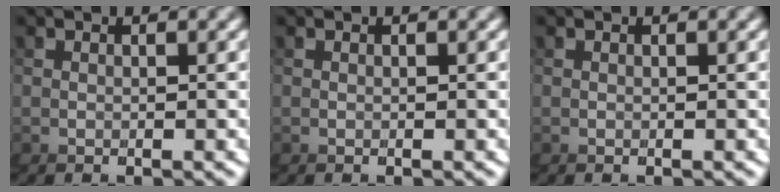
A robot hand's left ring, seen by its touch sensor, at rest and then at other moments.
{"total": 0.0}
{"total": 0.0}